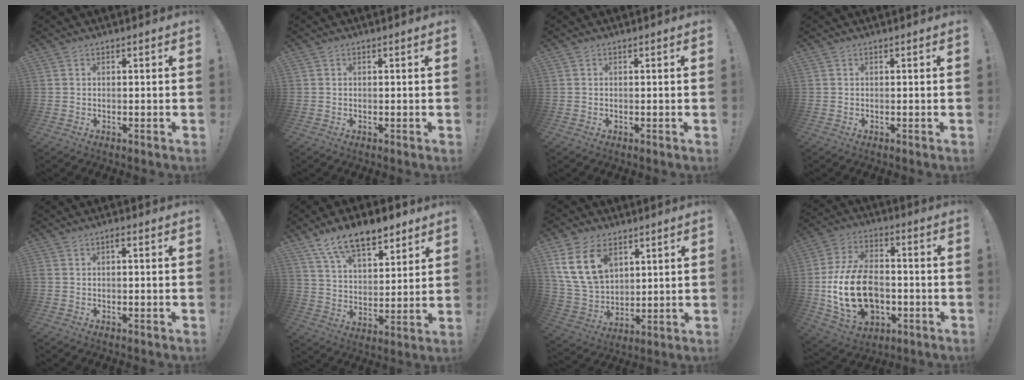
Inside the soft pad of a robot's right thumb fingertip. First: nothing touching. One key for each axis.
{"total": 0.0}
{"total": 0.0}
{"total": 0.0}
{"total": 1.1, "fx": -0.5, "fy": 0.2, "fz": 1.0, "tx": -0.027, "ty": 0.008, "tz": -0.010}
{"total": 14.0, "fx": 9.9, "fy": 6.4, "fz": 7.5, "tx": -0.124, "ty": -0.053, "tz": 0.180}
{"total": 15.6, "fx": 7.1, "fy": 10.4, "fz": 9.2, "tx": -0.191, "ty": -0.030, "tz": 0.137}
{"total": 21.3, "fx": -4.4, "fy": 14.6, "fz": 15.0, "tx": -0.276, "ty": 0.037, "tz": -0.058}